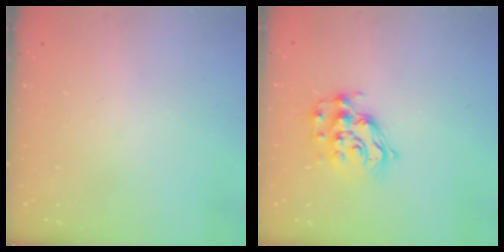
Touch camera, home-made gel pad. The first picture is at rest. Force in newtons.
{"total": 13.9, "press": 13.9, "slide": 0.9}